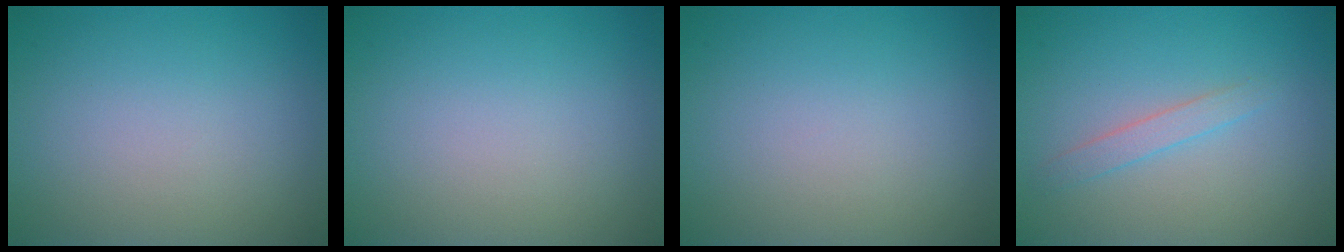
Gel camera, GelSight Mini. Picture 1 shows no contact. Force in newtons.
{"total": 0.0}
{"total": 0.0}
{"total": 1.3, "press": 1.3, "slide": 0.0}